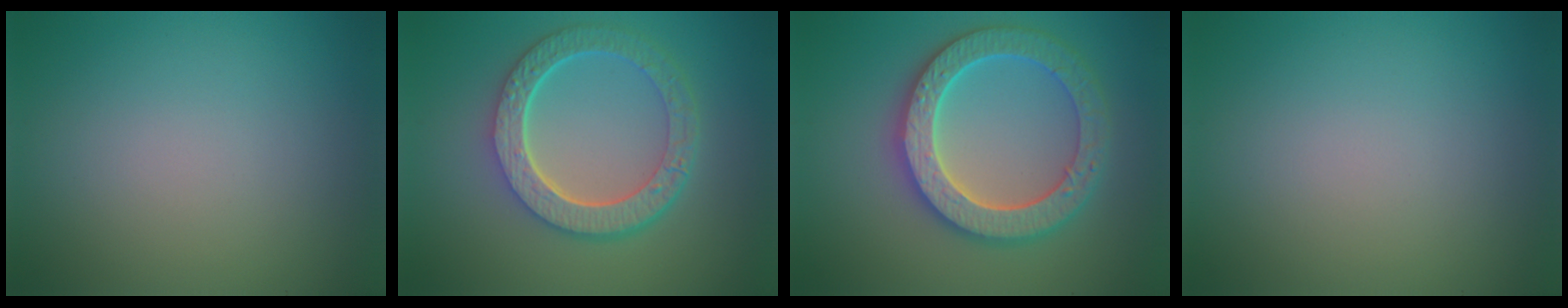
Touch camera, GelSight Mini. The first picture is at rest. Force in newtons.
{"total": 6.8, "press": 5.0, "slide": 4.6}
{"total": 6.5, "press": 6.3, "slide": 1.5}
{"total": 0.0}